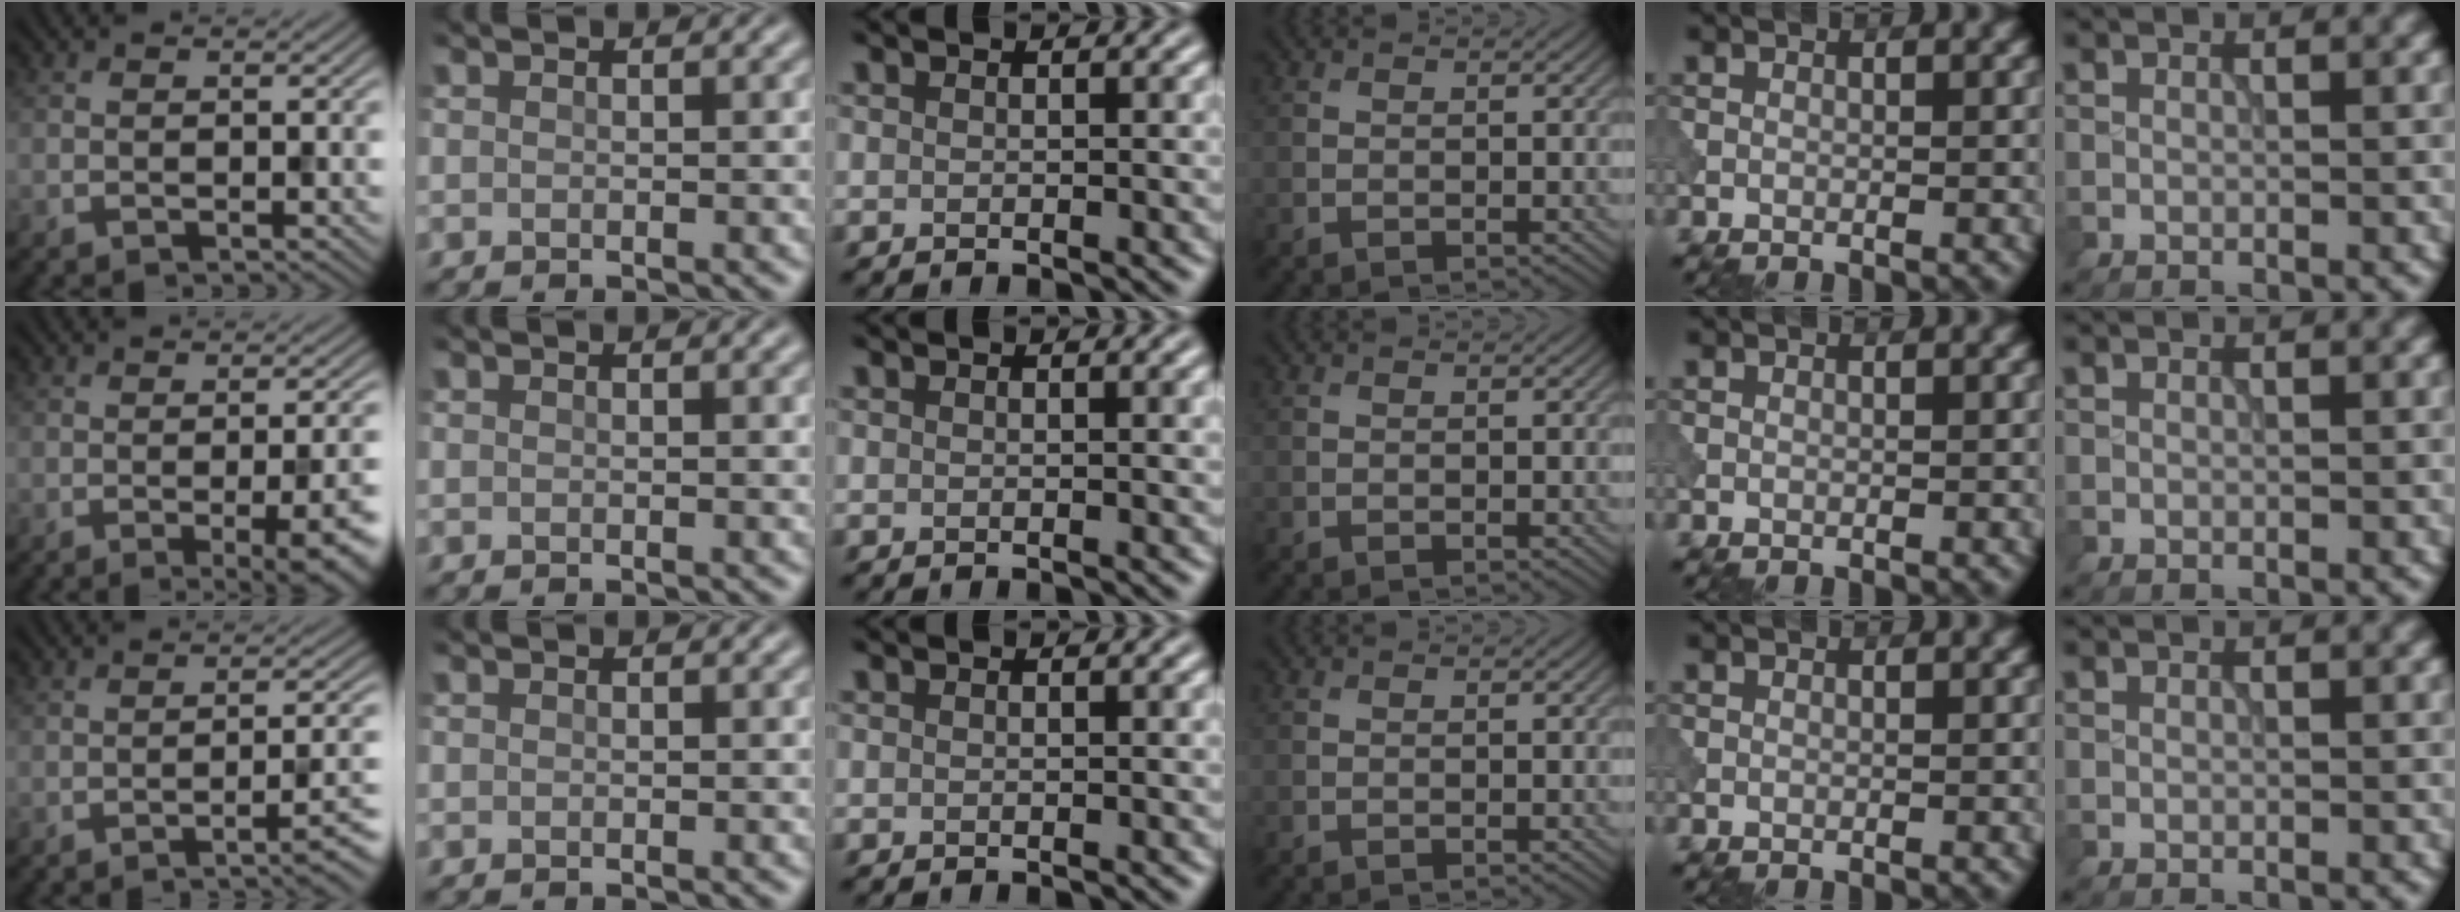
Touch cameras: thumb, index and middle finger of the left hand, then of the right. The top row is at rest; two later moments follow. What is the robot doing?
{"motion": "dispense", "object": "syringe"}